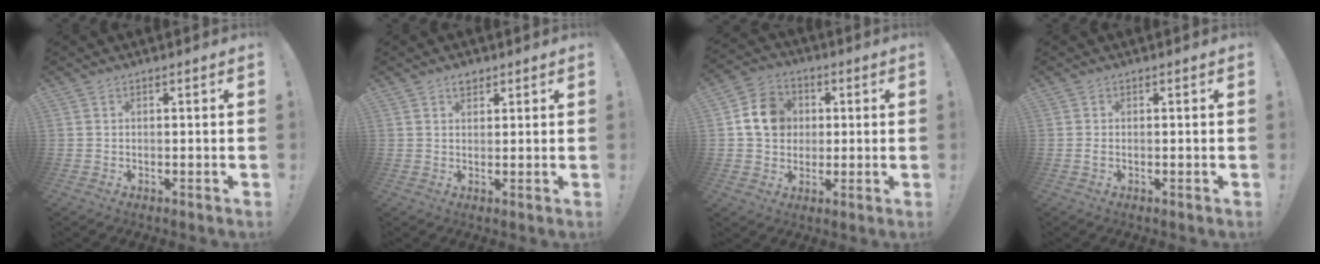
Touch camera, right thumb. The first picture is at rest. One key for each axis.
{"total": 2.8, "fx": 1.9, "fy": 1.7, "fz": 1.1, "tx": -0.006, "ty": -0.010, "tz": 0.033}
{"total": 11.5, "fx": 2.2, "fy": 10.1, "fz": 5.1, "tx": -0.063, "ty": 0.002, "tz": 0.048}
{"total": 0.6, "fx": -0.2, "fy": 0.3, "fz": 0.5, "tx": -0.009, "ty": 0.002, "tz": -0.005}